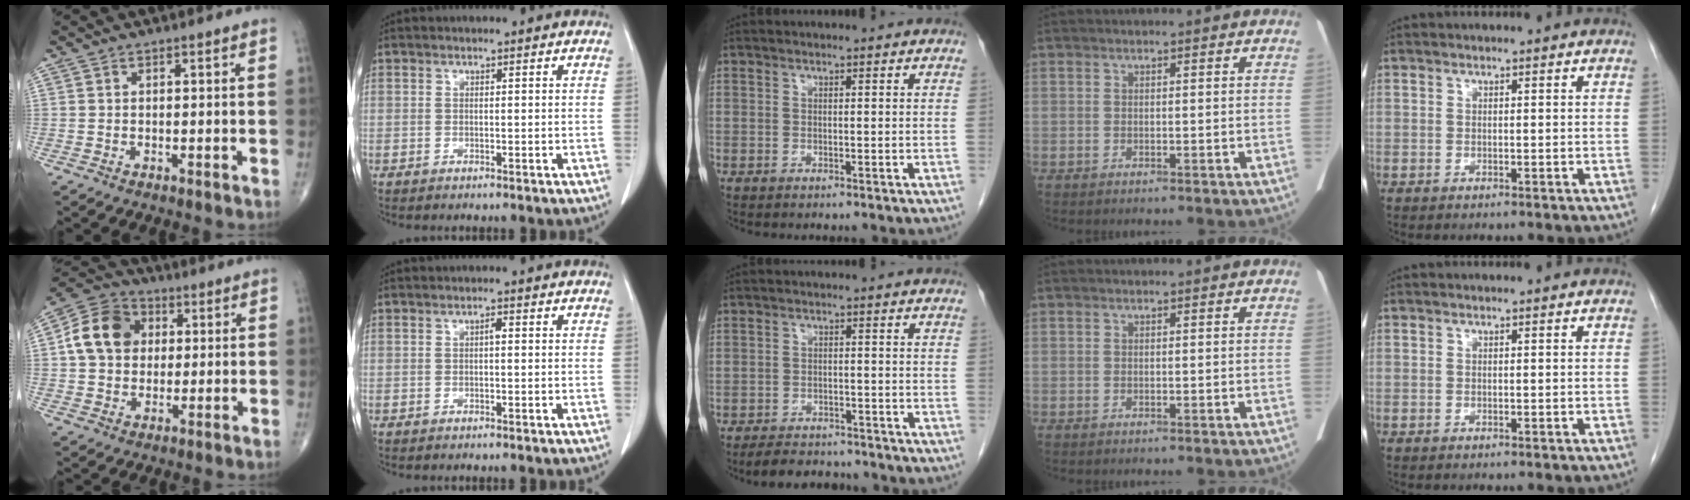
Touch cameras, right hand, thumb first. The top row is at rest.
{"thumb": {"total": 11.8, "force": [1.9, 9.5, 6.7], "torque": [-0.103, 0.012, 0.023]}, "index": {"total": 0.8, "force": [0.1, 0.2, 0.7], "torque": [-0.014, 0.002, 0.001]}, "middle": {"total": 6.4, "force": [-5.8, 2.1, 1.7], "torque": [-0.029, -0.009, -0.083]}}